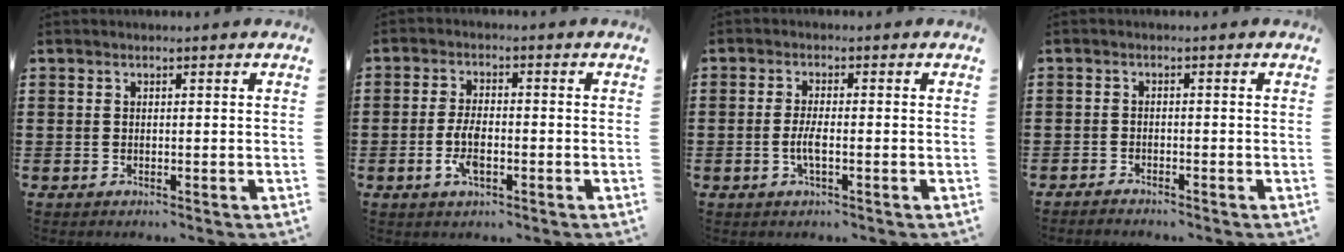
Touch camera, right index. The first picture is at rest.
{"total": 4.8, "force": [-1.5, 2.0, 4.1], "torque": [-0.092, 0.001, -0.033]}
{"total": 2.9, "force": [-0.8, 0.6, 2.7], "torque": [-0.062, -0.005, -0.019]}
{"total": 1.4, "force": [-1.3, 0.1, -0.1], "torque": [-0.003, 0.003, -0.029]}